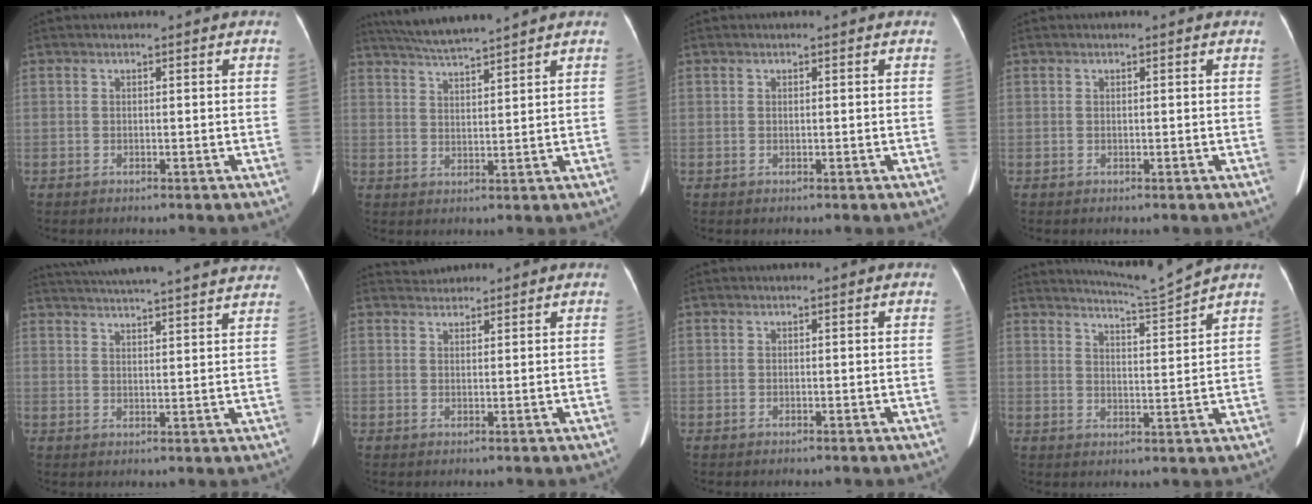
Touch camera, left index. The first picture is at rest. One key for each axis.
{"total": 7.5, "fx": 6.9, "fy": -1.0, "fz": 2.9, "tx": -0.057, "ty": 0.016, "tz": 0.124}
{"total": 0.0}
{"total": 0.0}
{"total": 24.7, "fx": 22.8, "fy": 1.7, "fz": 9.4, "tx": -0.158, "ty": -0.005, "tz": 0.293}
{"total": 2.1, "fx": 2.0, "fy": 0.5, "fz": -0.3, "tx": 0.000, "ty": 0.015, "tz": 0.035}
{"total": 0.0}
{"total": 5.9, "fx": 5.4, "fy": -2.4, "fz": 0.2, "tx": -0.019, "ty": -0.033, "tz": 0.098}